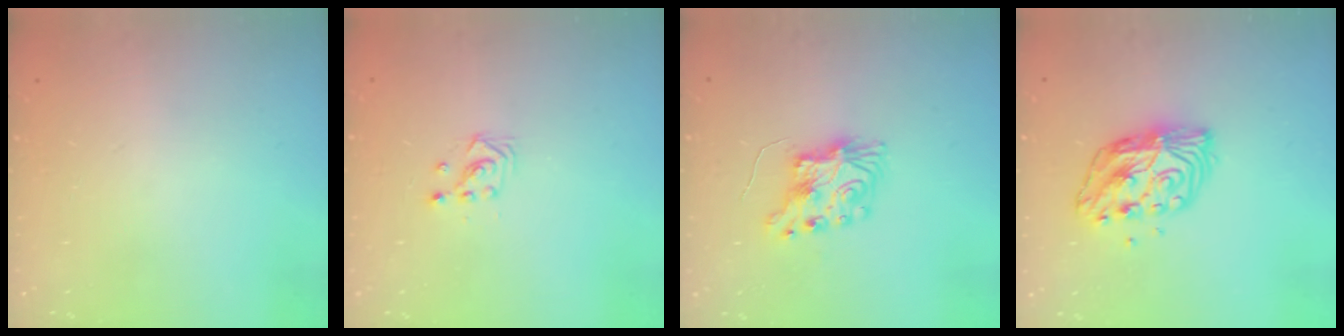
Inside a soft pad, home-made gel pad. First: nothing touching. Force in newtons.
{"total": 2.9, "press": 2.9, "slide": 0.3}
{"total": 8.4, "press": 8.4, "slide": 0.2}
{"total": 11.3, "press": 11.3, "slide": 0.7}